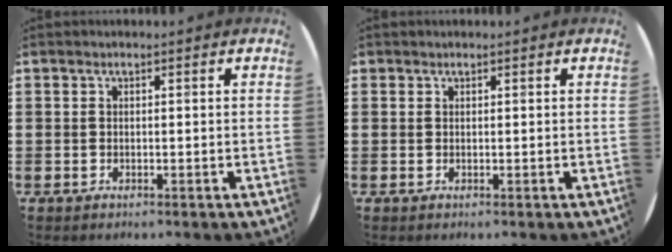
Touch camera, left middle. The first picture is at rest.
{"total": 0.0}